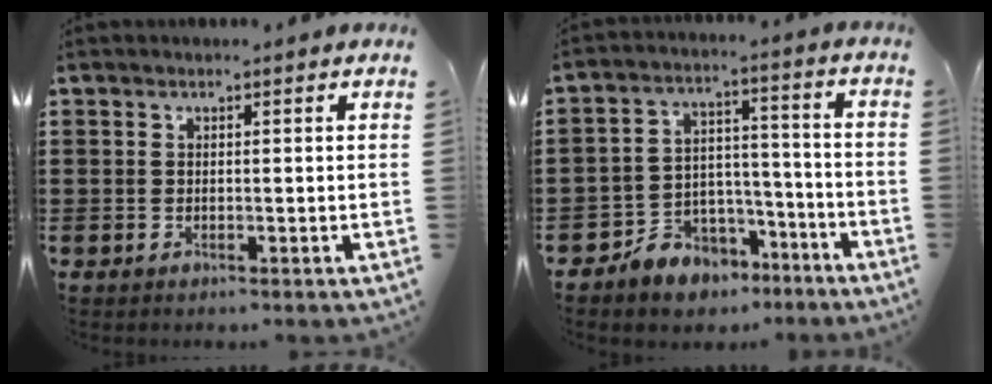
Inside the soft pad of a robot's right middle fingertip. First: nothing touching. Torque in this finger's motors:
{"motor_torque": [2.11, 0.03, 0.07, 0.02]}